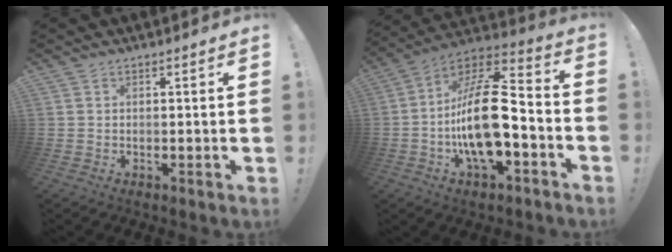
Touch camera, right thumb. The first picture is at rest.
{"total": 21.4, "force": [-4.0, 9.4, 18.8], "torque": [-0.360, 0.028, -0.065]}